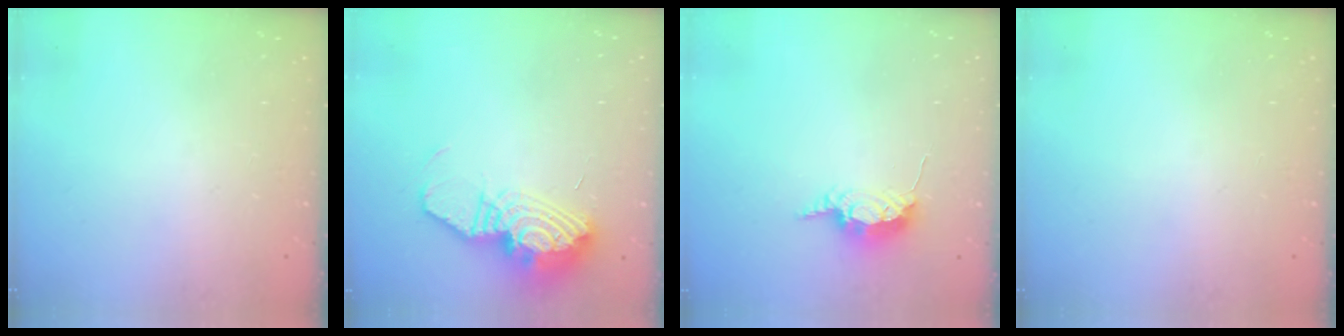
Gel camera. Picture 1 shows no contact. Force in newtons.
{"total": 13.3, "press": 13.3, "slide": 1.1}
{"total": 6.4, "press": 6.4, "slide": 0.4}
{"total": 0.0}